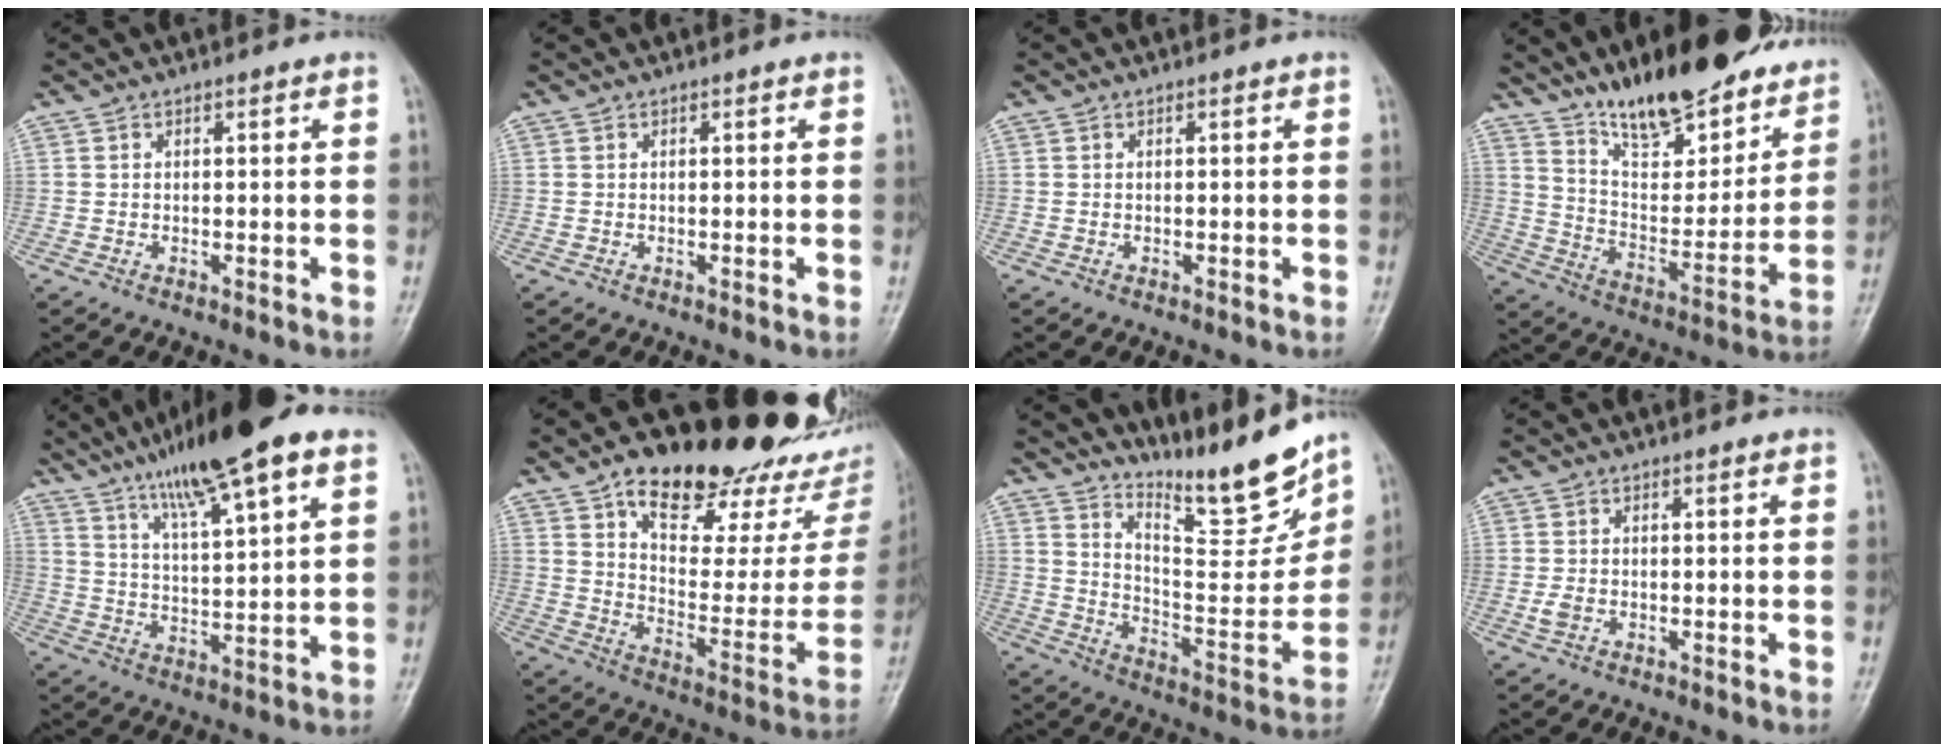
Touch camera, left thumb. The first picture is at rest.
{"total": 0.0}
{"total": 0.0}
{"total": 23.0, "force": [17.6, 8.2, 12.3], "torque": [-0.133, -0.089, 0.280]}
{"total": 17.1, "force": [10.7, 3.1, 13.0], "torque": [-0.205, -0.028, 0.180]}
{"total": 33.2, "force": [21.0, 14.0, 21.5], "torque": [-0.269, -0.057, 0.301]}
{"total": 15.9, "force": [13.4, 2.9, 8.1], "torque": [-0.087, -0.102, 0.226]}
{"total": 1.7, "force": [-0.3, 1.1, 1.2], "torque": [-0.026, 0.001, -0.006]}